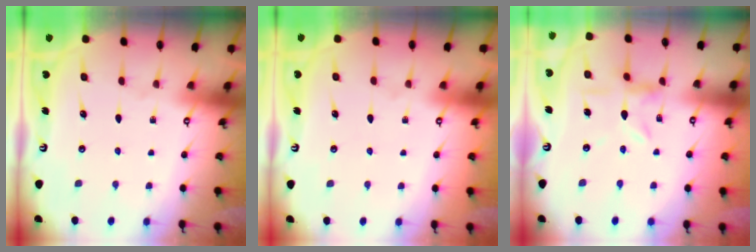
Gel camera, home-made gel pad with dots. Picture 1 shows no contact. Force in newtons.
{"total": 1.8, "press": 1.8, "slide": 0.2}
{"total": 5.8, "press": 5.7, "slide": 0.6}